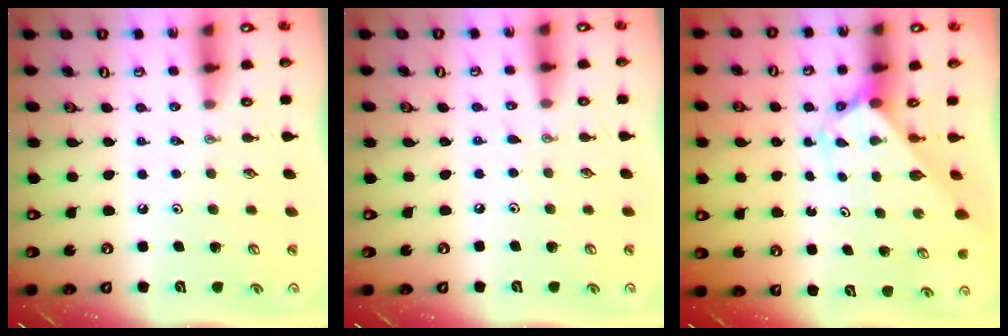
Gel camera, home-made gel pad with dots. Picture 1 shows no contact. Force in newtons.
{"total": 2.7, "press": 2.6, "slide": 0.3}
{"total": 2.5, "press": 2.5, "slide": 0.2}